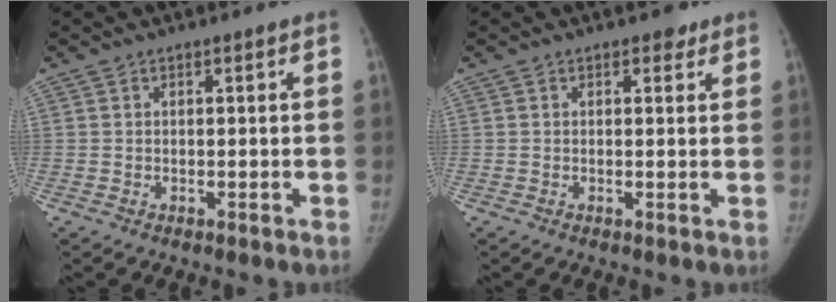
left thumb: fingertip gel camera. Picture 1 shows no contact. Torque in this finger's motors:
{"motor_torque": [0.36, -0.31, 0.59, -0.32, 0.06]}